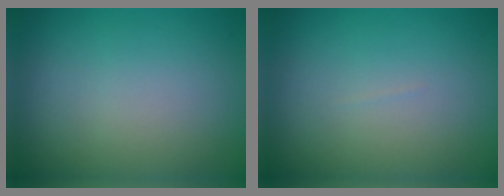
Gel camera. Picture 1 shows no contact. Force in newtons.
{"total": 0.0}